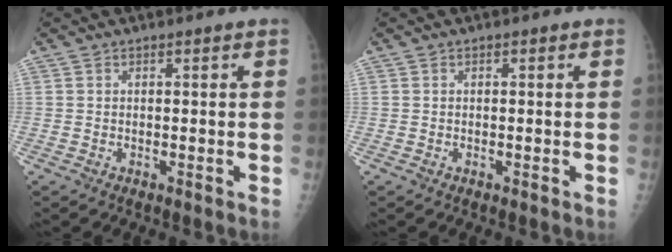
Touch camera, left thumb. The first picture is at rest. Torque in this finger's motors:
{"motor_torque": [-0.17, 0.01, -0.11, -0.04, 0.00]}